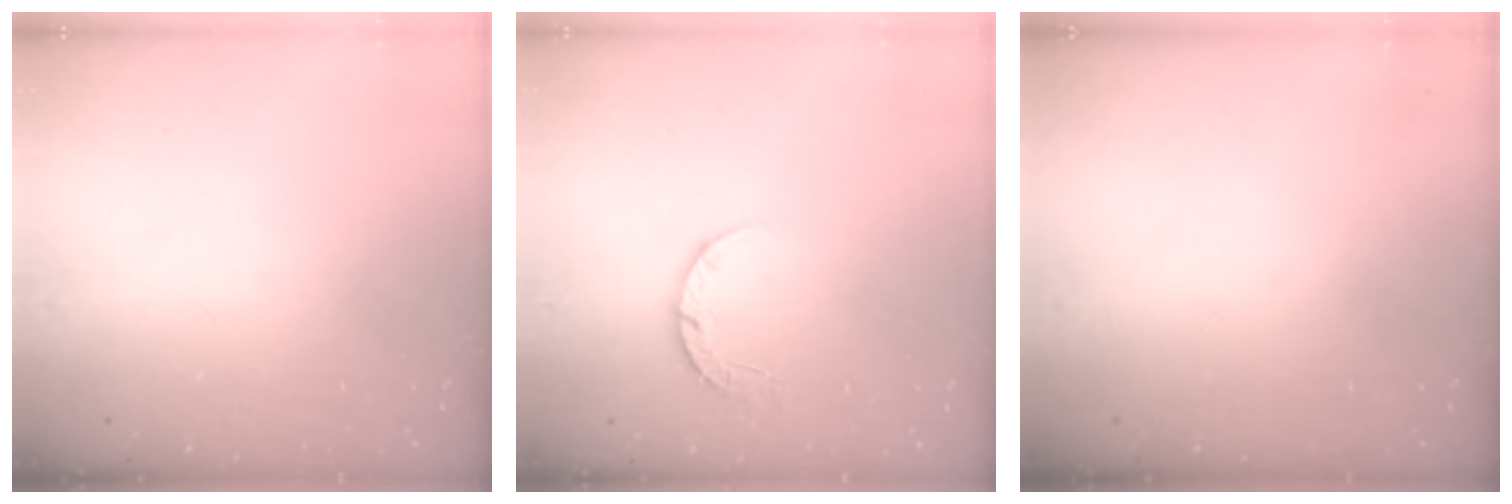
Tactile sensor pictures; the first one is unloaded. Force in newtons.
{"total": 4.6, "press": 4.5, "slide": 0.7}
{"total": 0.0}